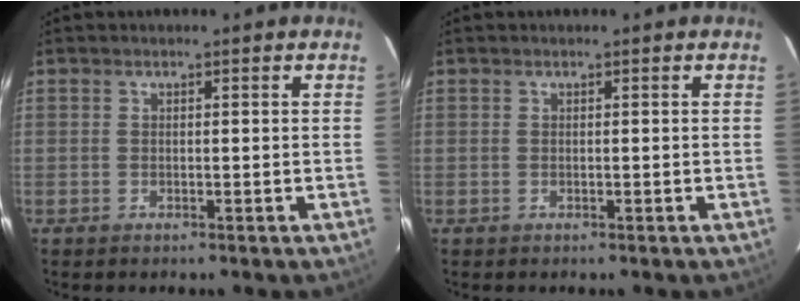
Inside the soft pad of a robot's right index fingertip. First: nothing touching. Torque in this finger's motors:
{"motor_torque": [0.00, 0.00, 0.00, 0.01]}